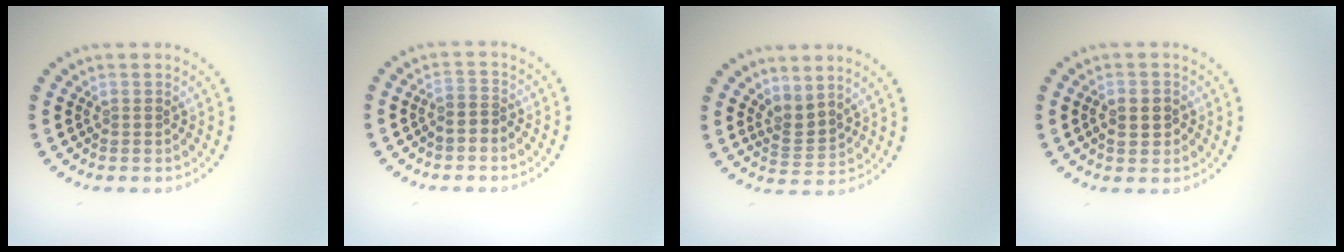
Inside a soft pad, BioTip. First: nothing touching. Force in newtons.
{"total": 1.2, "press": 0.9, "slide": 0.8}
{"total": 2.3, "press": 1.5, "slide": 1.7}
{"total": 2.5, "press": 2.5, "slide": 0.2}